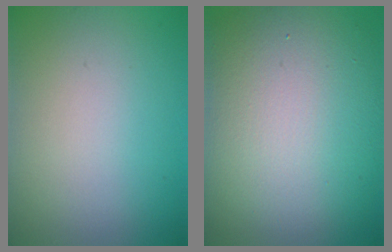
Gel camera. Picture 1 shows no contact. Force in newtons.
{"total": 14.6, "press": 14.6, "slide": 0.4}